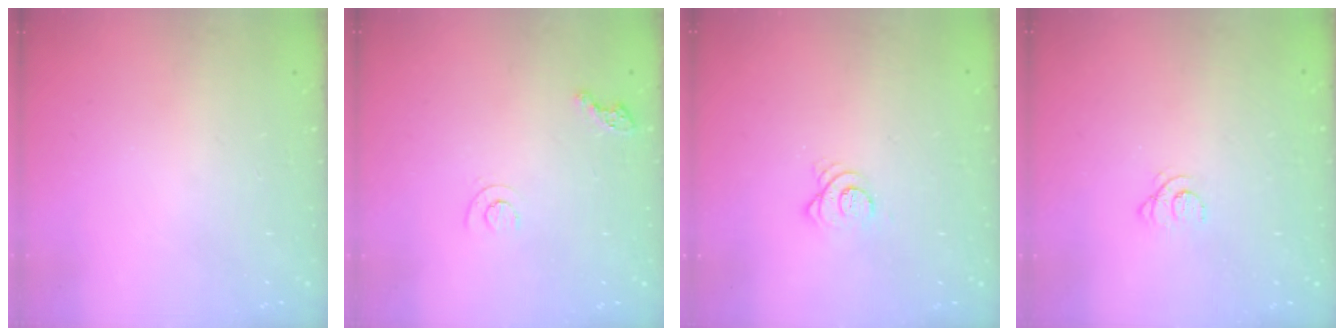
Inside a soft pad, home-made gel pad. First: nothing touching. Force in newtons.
{"total": 5.1, "press": 5.1, "slide": 0.5}
{"total": 3.7, "press": 3.7, "slide": 0.1}
{"total": 1.1, "press": 1.1, "slide": 0.1}